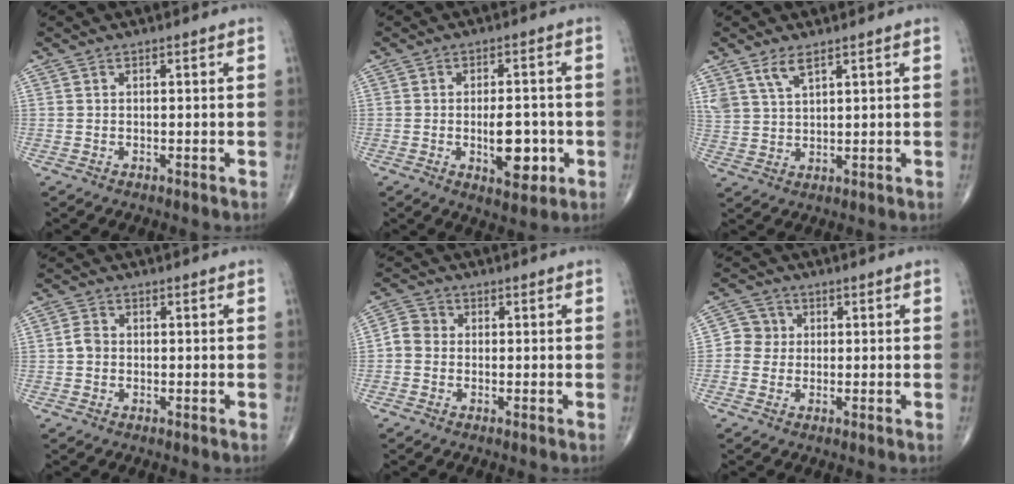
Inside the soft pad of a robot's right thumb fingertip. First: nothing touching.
{"total": 8.0, "force": [-1.8, 3.8, 6.8], "torque": [-0.081, 0.004, -0.018]}
{"total": 4.5, "force": [3.1, 1.6, 2.8], "torque": [-0.057, -0.013, 0.069]}
{"total": 2.1, "force": [-0.3, 1.7, 1.2], "torque": [-0.017, 0.005, -0.008]}
{"total": 3.5, "force": [-0.6, 3.1, 1.5], "torque": [-0.018, 0.010, -0.023]}
{"total": 3.8, "force": [0.0, 3.8, 0.7], "torque": [0.016, 0.009, -0.009]}